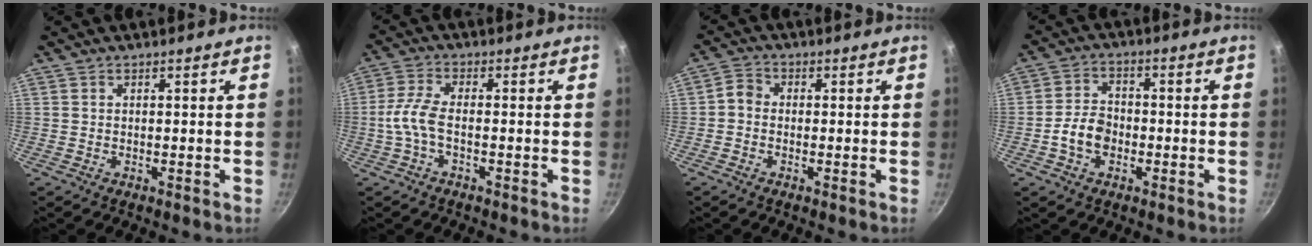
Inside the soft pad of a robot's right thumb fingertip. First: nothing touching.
{"total": 5.3, "force": [-1.6, 2.1, 4.7], "torque": [-0.112, 0.017, -0.043]}
{"total": 2.6, "force": [-0.8, 2.1, 1.3], "torque": [-0.026, 0.013, -0.027]}
{"total": 6.4, "force": [-2.0, 4.6, 3.9], "torque": [-0.056, 0.024, -0.043]}